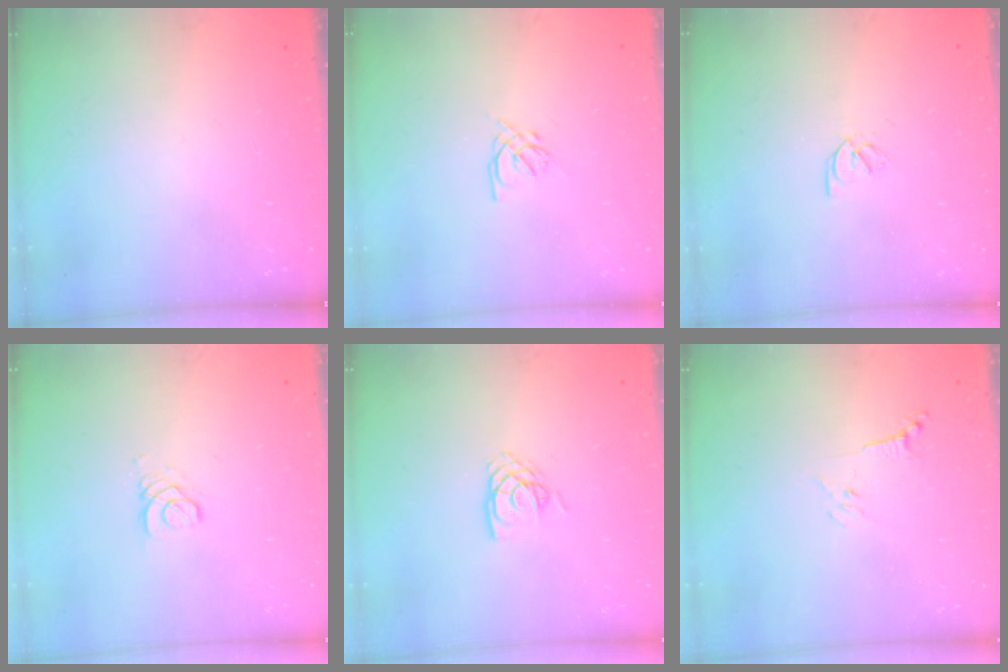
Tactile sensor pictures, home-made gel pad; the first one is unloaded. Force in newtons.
{"total": 1.6, "press": 1.5, "slide": 0.6}
{"total": 1.9, "press": 1.9, "slide": 0.3}
{"total": 2.6, "press": 2.6, "slide": 0.2}
{"total": 6.0, "press": 5.9, "slide": 0.4}
{"total": 3.0, "press": 2.9, "slide": 0.8}